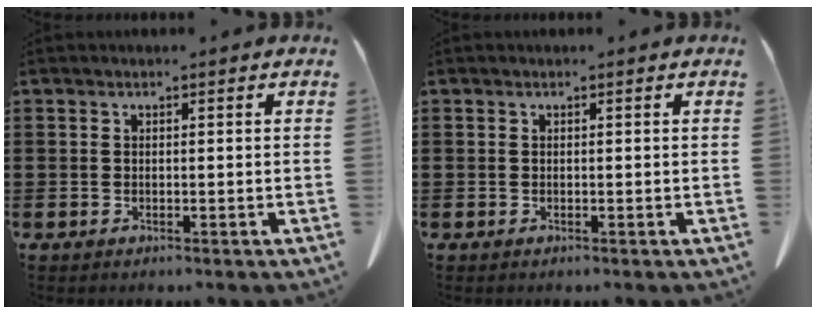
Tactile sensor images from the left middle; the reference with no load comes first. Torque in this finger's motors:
{"motor_torque": [0.11, -0.24, 0.02, 0.02]}